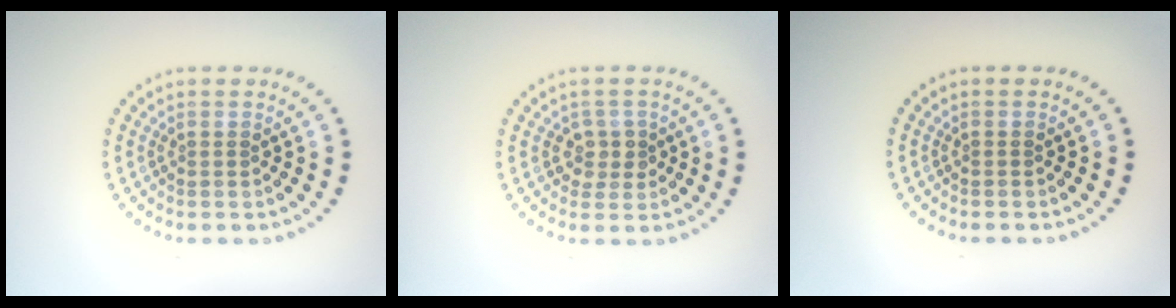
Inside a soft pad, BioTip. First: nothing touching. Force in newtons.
{"total": 1.8, "press": 1.7, "slide": 0.5}
{"total": 0.0}